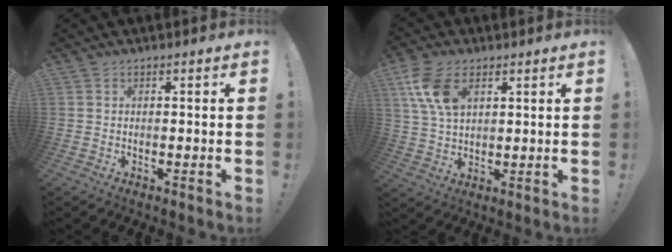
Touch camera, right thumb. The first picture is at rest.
{"total": 11.2, "force": [5.3, 6.5, 7.5], "torque": [-0.156, -0.008, 0.101]}